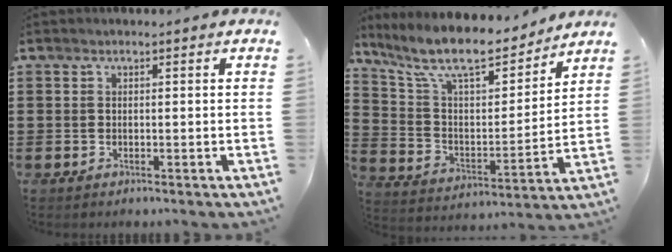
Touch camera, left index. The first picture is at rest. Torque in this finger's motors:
{"motor_torque": [2.14, 0.00, 0.64, 0.21]}